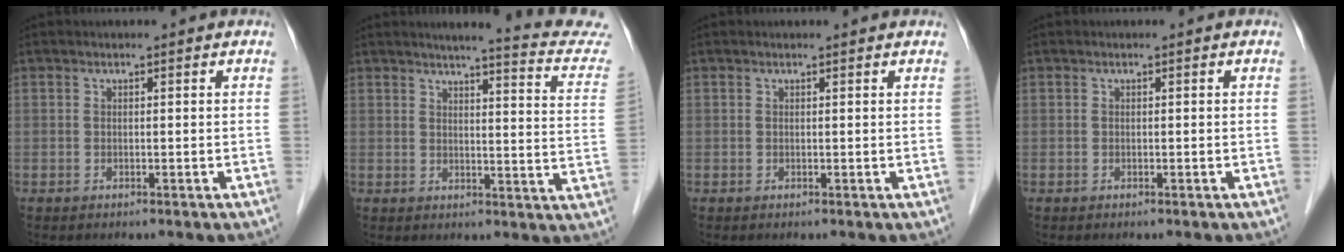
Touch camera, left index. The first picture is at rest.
{"total": 14.2, "force": [13.4, -0.9, 4.5], "torque": [-0.051, -0.081, 0.136]}
{"total": 1.6, "force": [1.5, 0.2, 0.3], "torque": [-0.014, 0.009, 0.015]}
{"total": 0.0}